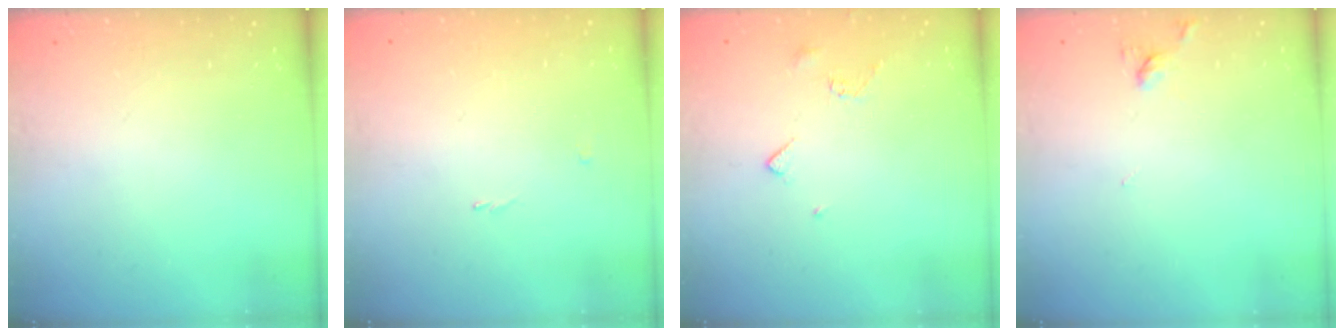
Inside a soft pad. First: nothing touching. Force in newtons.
{"total": 0.8, "press": 0.8, "slide": 0.3}
{"total": 3.5, "press": 3.4, "slide": 0.7}
{"total": 3.2, "press": 3.2, "slide": 0.5}